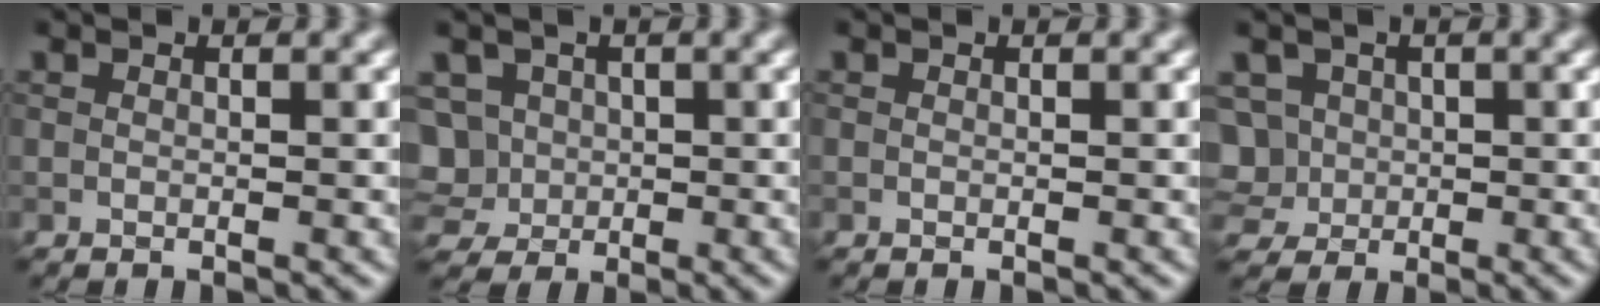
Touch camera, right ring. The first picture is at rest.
{"total": 8.1, "force": [0.2, 7.2, 3.7], "torque": [-0.083, 0.024, -0.025]}
{"total": 0.0}
{"total": 6.7, "force": [0.2, 6.0, 3.1], "torque": [-0.071, 0.030, -0.019]}